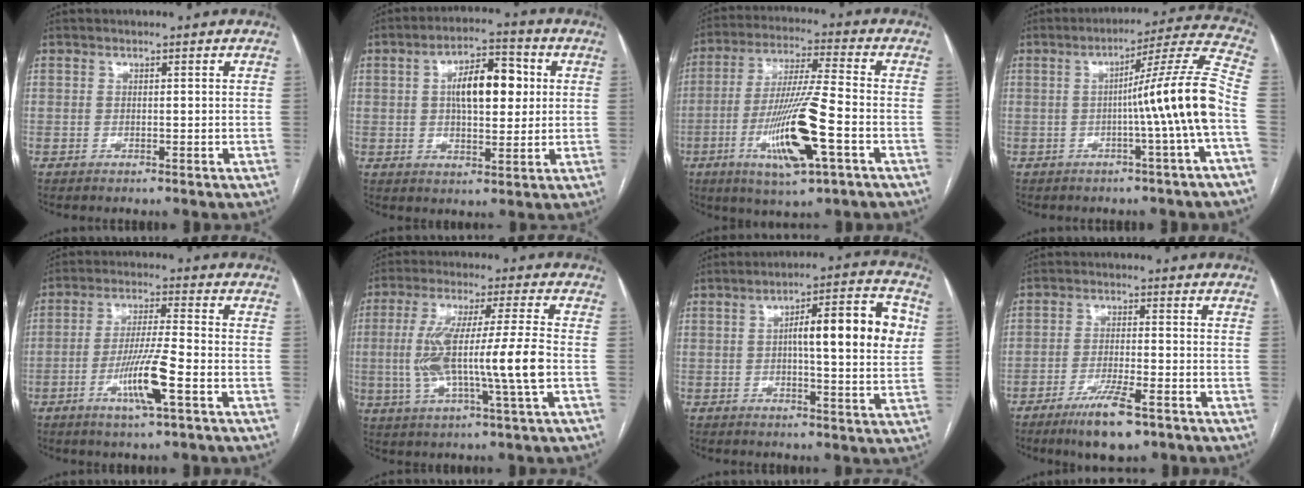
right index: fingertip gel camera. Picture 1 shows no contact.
{"total": 9.8, "force": [1.8, 4.0, 8.7], "torque": [-0.144, 0.023, 0.028]}
{"total": 14.6, "force": [-5.0, 0.8, 13.7], "torque": [-0.273, -0.015, -0.088]}
{"total": 12.6, "force": [-2.4, -2.5, 12.1], "torque": [-0.162, 0.013, -0.039]}
{"total": 8.9, "force": [-3.4, -0.1, 8.2], "torque": [-0.161, -0.008, -0.062]}
{"total": 13.7, "force": [-1.4, 0.1, 13.6], "torque": [-0.269, 0.008, -0.027]}
{"total": 12.8, "force": [2.2, 2.1, 12.4], "torque": [-0.176, 0.027, 0.027]}
{"total": 7.9, "force": [-5.1, 1.2, 6.0], "torque": [-0.110, -0.014, -0.083]}